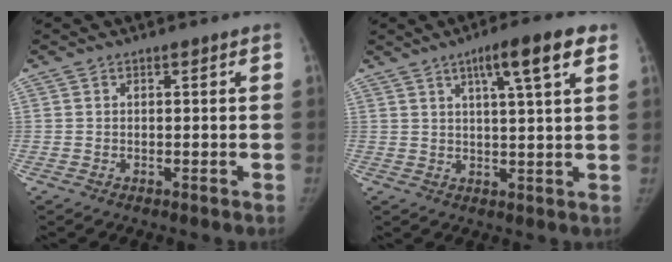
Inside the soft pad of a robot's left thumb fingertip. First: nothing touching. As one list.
[{"total": 9.2, "force": [4.7, 1.1, 7.8], "torque": [-0.117, -0.008, 0.068]}]